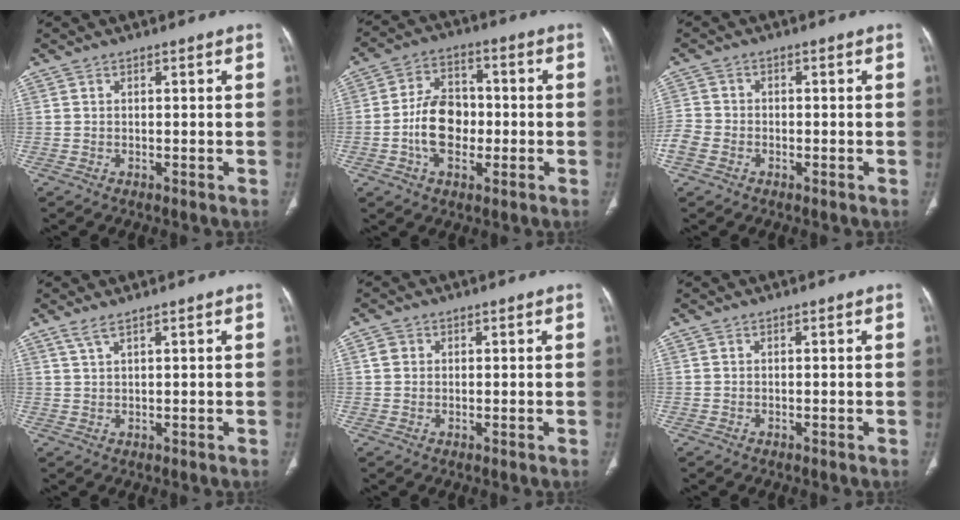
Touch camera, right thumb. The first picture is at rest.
{"total": 10.4, "force": [-2.0, 6.9, 7.5], "torque": [-0.112, 0.021, -0.041]}
{"total": 4.7, "force": [-2.2, 3.4, 2.3], "torque": [-0.056, 0.009, -0.045]}
{"total": 2.1, "force": [1.6, 0.2, 1.4], "torque": [-0.037, 0.001, 0.040]}
{"total": 1.9, "force": [0.5, 1.8, 0.7], "torque": [-0.004, 0.004, 0.007]}
{"total": 0.0}